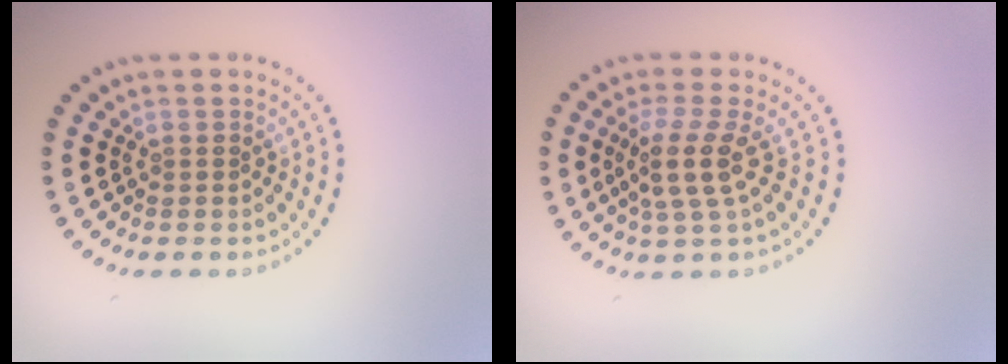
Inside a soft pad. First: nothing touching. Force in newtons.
{"total": 3.2, "press": 2.4, "slide": 2.2}